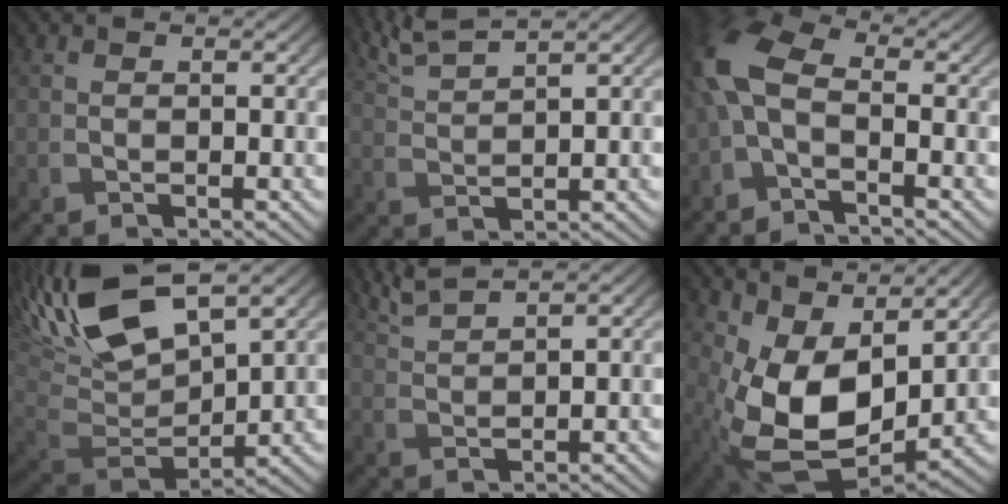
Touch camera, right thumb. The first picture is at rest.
{"total": 5.4, "force": [4.4, 0.7, 3.1], "torque": [-0.068, 0.017, 0.091]}
{"total": 7.5, "force": [-1.7, 3.9, 6.2], "torque": [-0.156, 0.010, -0.052]}
{"total": 16.8, "force": [8.4, 7.0, 12.7], "torque": [-0.300, 0.025, 0.155]}
{"total": 4.5, "force": [3.6, 0.7, 2.6], "torque": [-0.052, 0.014, 0.077]}
{"total": 12.2, "force": [2.6, 7.3, 9.5], "torque": [-0.193, -0.024, 0.054]}